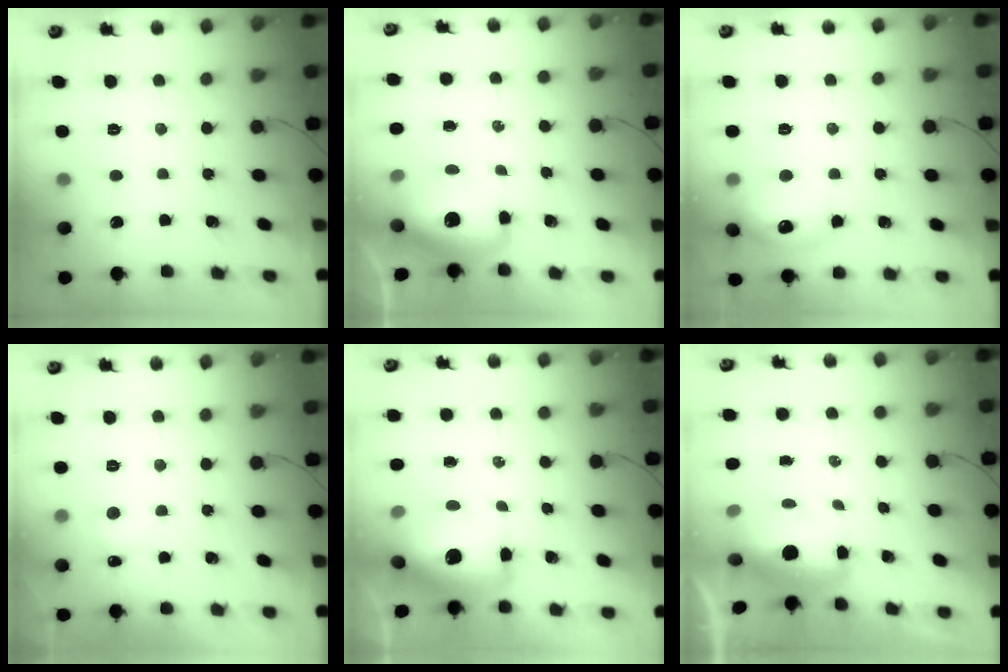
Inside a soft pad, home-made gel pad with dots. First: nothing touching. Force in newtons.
{"total": 13.8, "press": 13.5, "slide": 2.9}
{"total": 14.0, "press": 13.9, "slide": 0.9}
{"total": 5.3, "press": 5.2, "slide": 1.1}
{"total": 15.2, "press": 14.8, "slide": 3.5}
{"total": 9.8, "press": 9.6, "slide": 1.9}